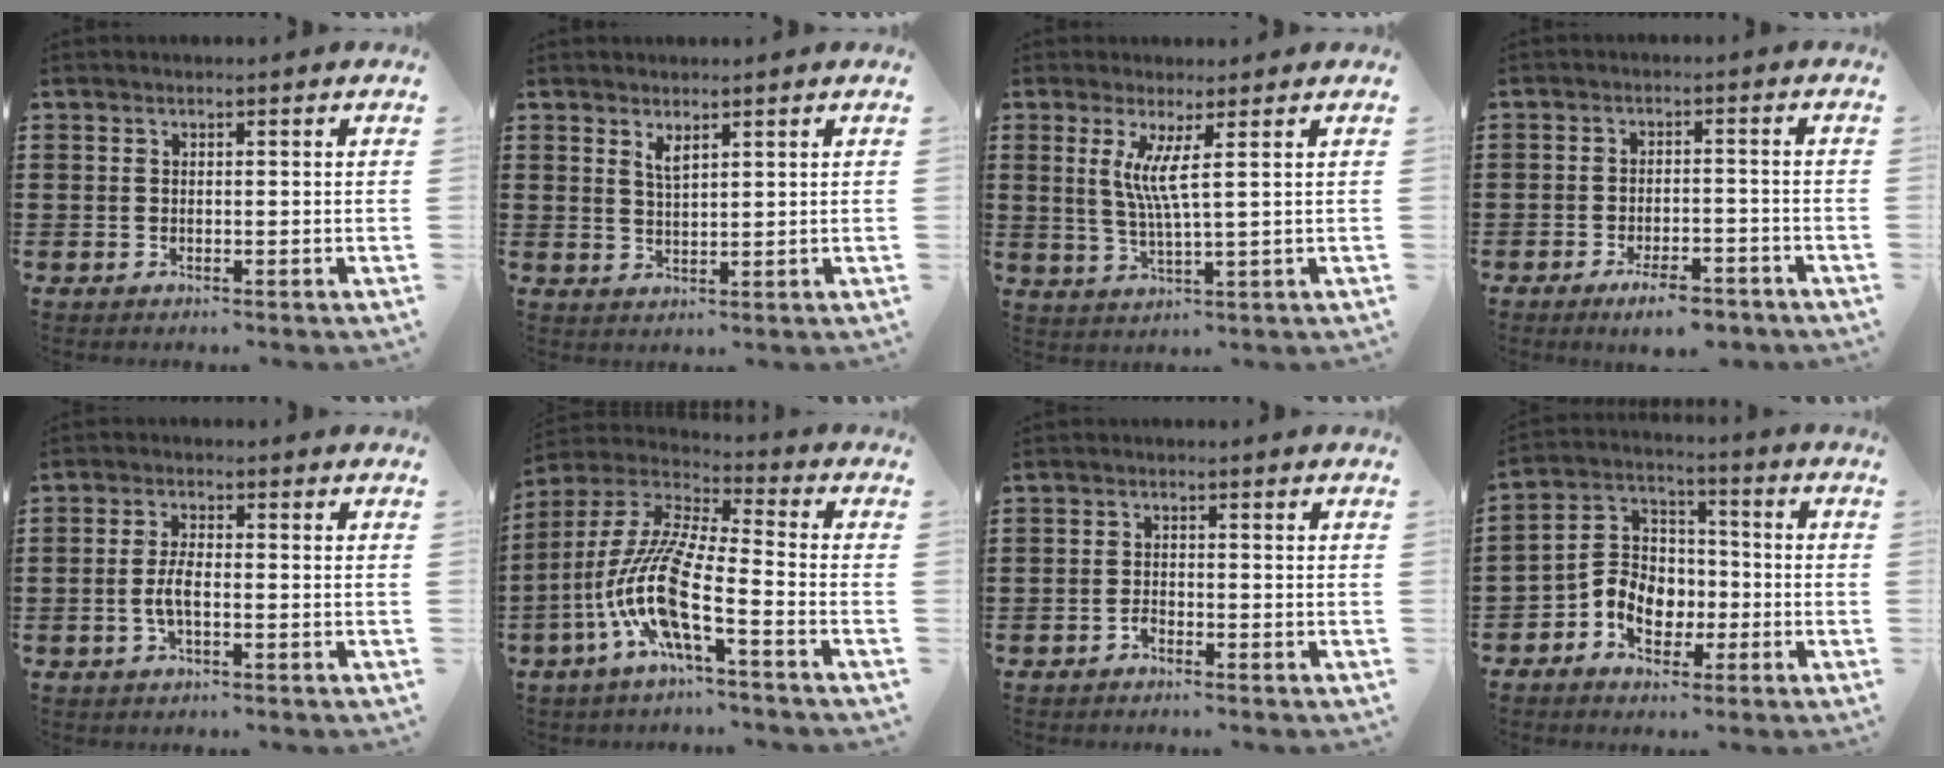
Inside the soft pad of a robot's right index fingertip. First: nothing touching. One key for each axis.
{"total": 2.1, "fx": 1.5, "fy": 0.4, "fz": 1.4, "tx": -0.031, "ty": -0.001, "tz": 0.028}
{"total": 5.2, "fx": 1.7, "fy": -0.3, "fz": 4.9, "tx": -0.103, "ty": -0.011, "tz": 0.029}
{"total": 4.7, "fx": -3.7, "fy": 1.0, "fz": 2.8, "tx": -0.050, "ty": 0.001, "tz": -0.067}
{"total": 3.5, "fx": -0.8, "fy": 1.2, "fz": 3.2, "tx": -0.071, "ty": 0.000, "tz": -0.020}
{"total": 12.2, "fx": -6.0, "fy": 2.0, "fz": 10.4, "tx": -0.244, "ty": -0.026, "tz": -0.130}
{"total": 1.3, "fx": -1.1, "fy": 0.5, "fz": 0.4, "tx": -0.013, "ty": -0.002, "tz": -0.021}
{"total": 7.7, "fx": -2.5, "fy": 6.1, "fz": 4.0, "tx": -0.098, "ty": 0.012, "tz": -0.051}